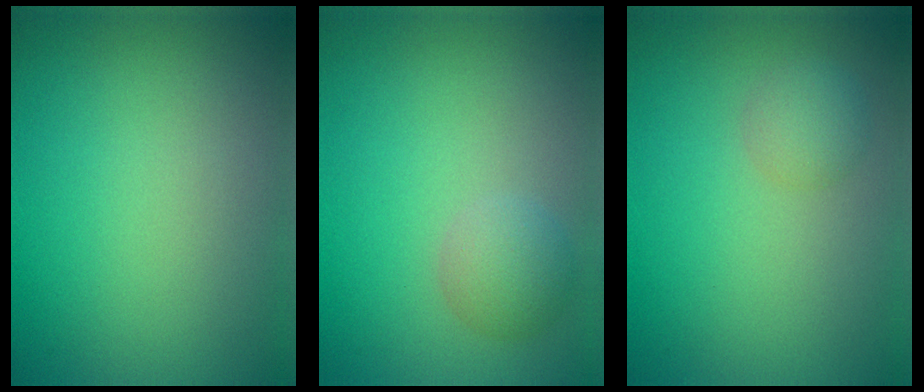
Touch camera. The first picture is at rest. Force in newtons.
{"total": 2.3, "press": 2.3, "slide": 0.2}
{"total": 1.9, "press": 1.8, "slide": 0.1}